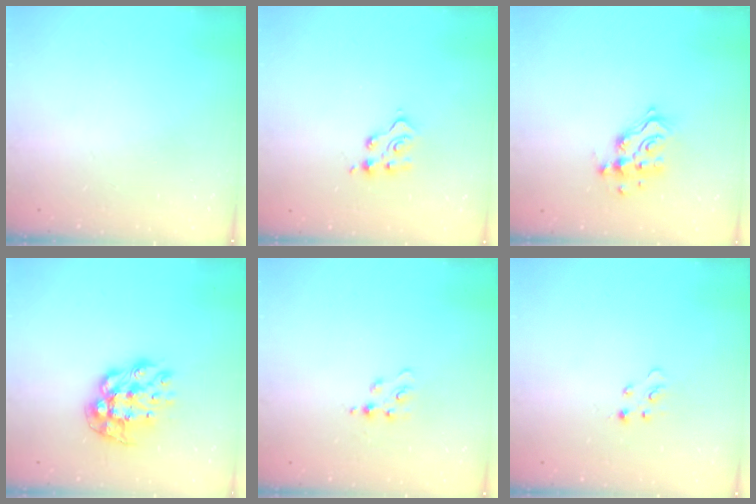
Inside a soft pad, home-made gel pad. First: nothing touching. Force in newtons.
{"total": 4.5, "press": 4.4, "slide": 0.3}
{"total": 10.8, "press": 10.8, "slide": 0.8}
{"total": 10.8, "press": 10.8, "slide": 0.9}
{"total": 4.1, "press": 4.1, "slide": 0.6}
{"total": 2.7, "press": 2.7, "slide": 0.4}